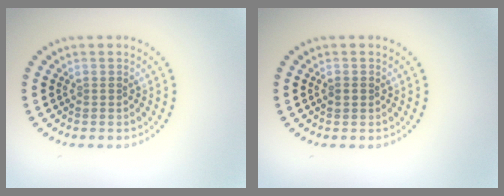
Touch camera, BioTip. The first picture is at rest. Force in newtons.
{"total": 1.0, "press": 0.9, "slide": 0.2}